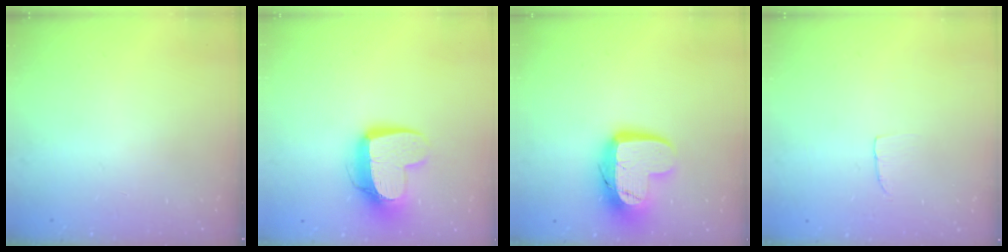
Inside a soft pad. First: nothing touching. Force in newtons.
{"total": 12.2, "press": 12.1, "slide": 0.8}
{"total": 15.1, "press": 15.0, "slide": 1.2}
{"total": 2.7, "press": 2.7, "slide": 0.2}